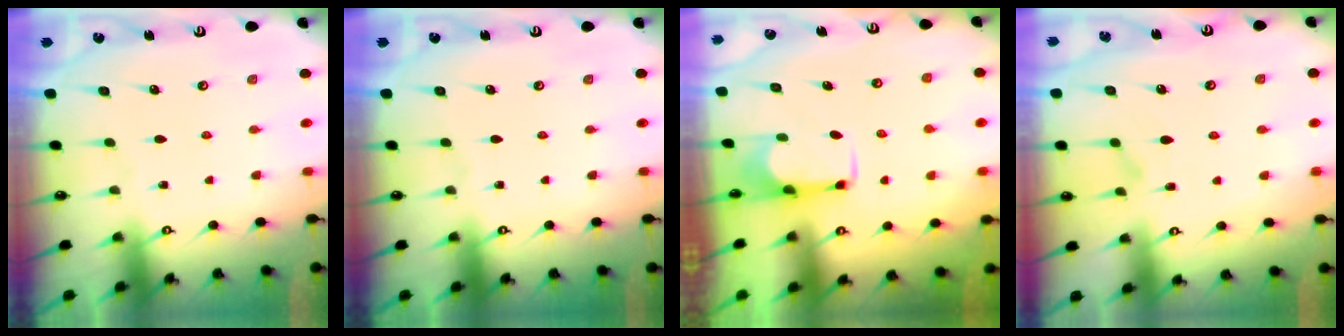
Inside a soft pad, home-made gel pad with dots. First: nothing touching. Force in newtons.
{"total": 0.0}
{"total": 2.5, "press": 2.4, "slide": 0.9}
{"total": 1.8, "press": 1.6, "slide": 0.9}